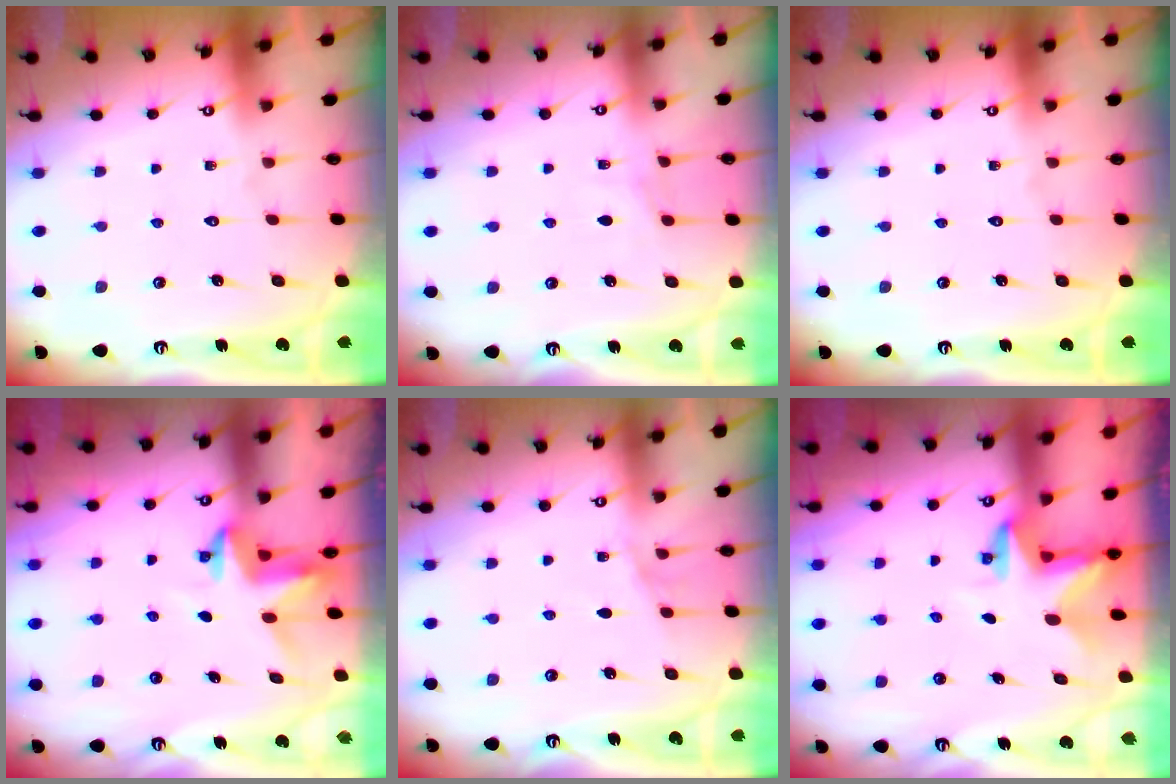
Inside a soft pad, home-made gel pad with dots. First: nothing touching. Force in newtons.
{"total": 3.0, "press": 2.9, "slide": 0.5}
{"total": 0.0}
{"total": 3.9, "press": 3.9, "slide": 0.3}
{"total": 5.2, "press": 4.5, "slide": 2.6}
{"total": 2.8, "press": 2.8, "slide": 0.2}